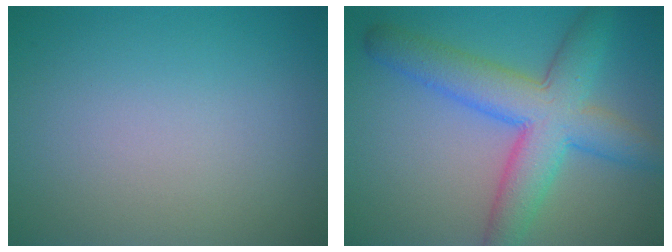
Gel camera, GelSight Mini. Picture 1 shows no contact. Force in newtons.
{"total": 7.7, "press": 7.7, "slide": 0.2}